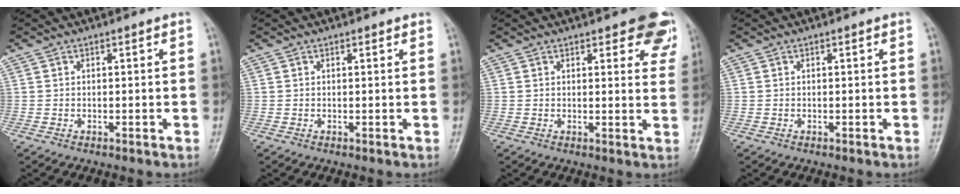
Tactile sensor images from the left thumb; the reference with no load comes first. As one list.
[{"total": 0.6, "force": [0.5, 0.2, 0.2], "torque": [-0.004, -0.002, 0.005]}, {"total": 9.7, "force": [6.6, 3.7, 6.1], "torque": [-0.031, -0.027, 0.065]}, {"total": 0.0}]